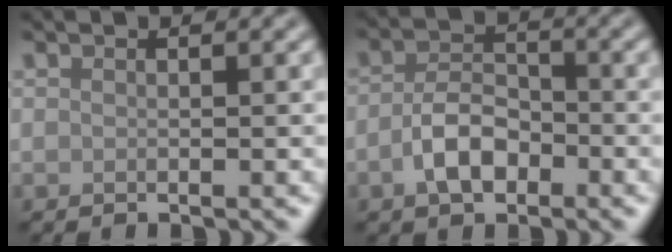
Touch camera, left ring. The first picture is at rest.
{"total": 3.9, "force": [-1.6, 2.4, 2.7], "torque": [-0.051, 0.005, -0.036]}